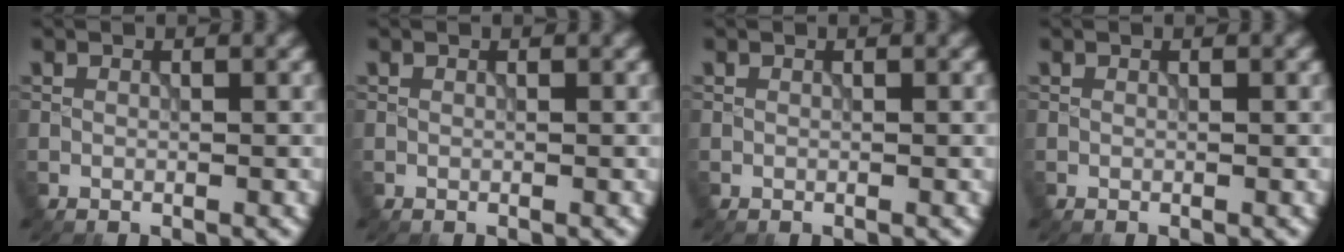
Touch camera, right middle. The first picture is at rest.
{"total": 0.0}
{"total": 0.0}
{"total": 0.0}